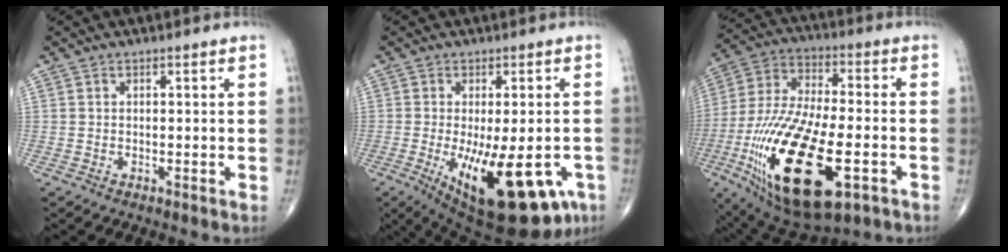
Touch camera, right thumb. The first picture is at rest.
{"total": 20.0, "force": [-7.6, 8.0, 16.7], "torque": [-0.206, -0.021, -0.092]}
{"total": 27.8, "force": [-9.3, 11.4, 23.6], "torque": [-0.524, -0.009, -0.149]}